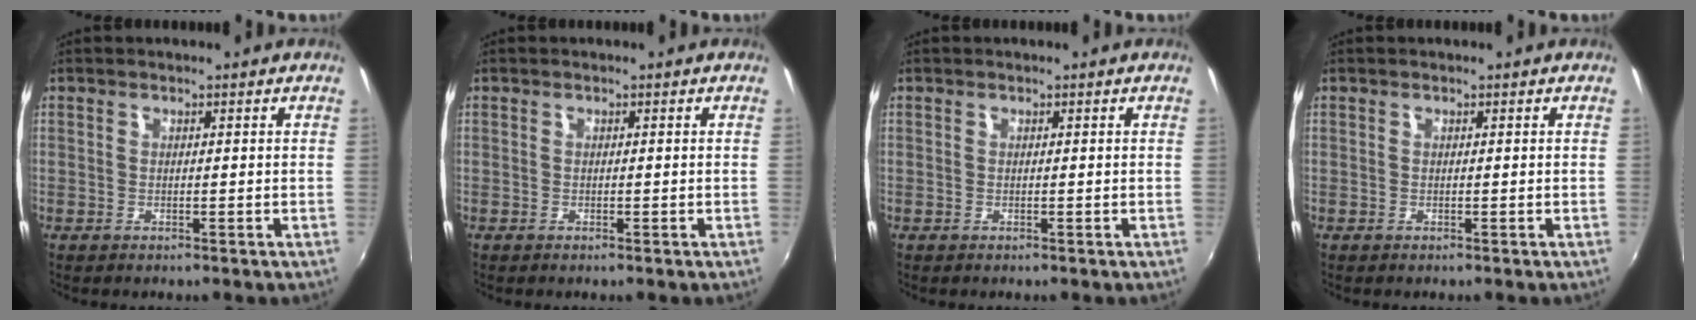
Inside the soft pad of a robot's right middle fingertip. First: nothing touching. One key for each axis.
{"total": 0.0}
{"total": 0.0}
{"total": 0.0}